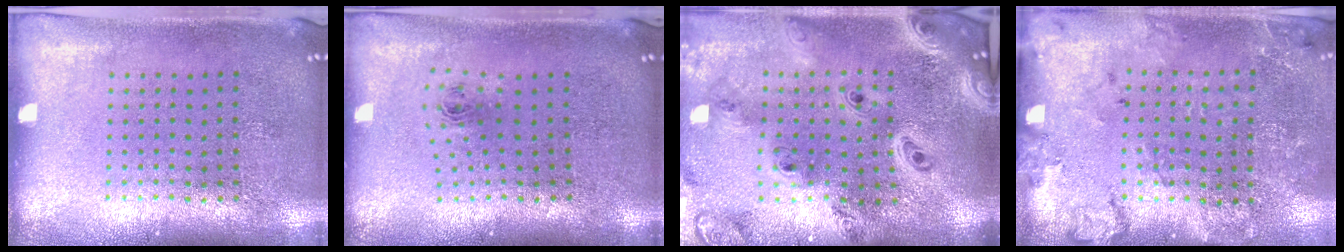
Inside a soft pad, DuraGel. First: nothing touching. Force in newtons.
{"total": 0.8, "press": 0.3, "slide": 0.7}
{"total": 3.8, "press": 2.9, "slide": 2.4}
{"total": 1.8, "press": 1.6, "slide": 0.7}